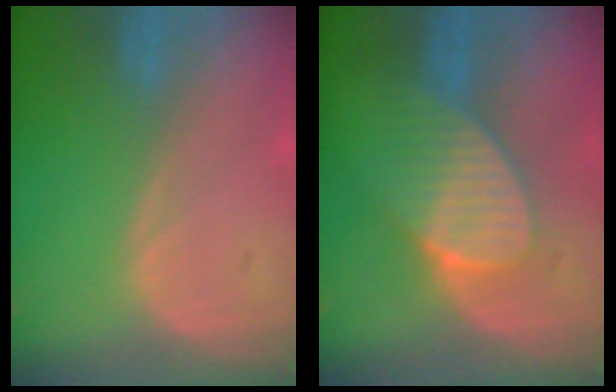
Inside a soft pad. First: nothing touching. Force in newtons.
{"total": 7.0, "press": 6.9, "slide": 0.8}